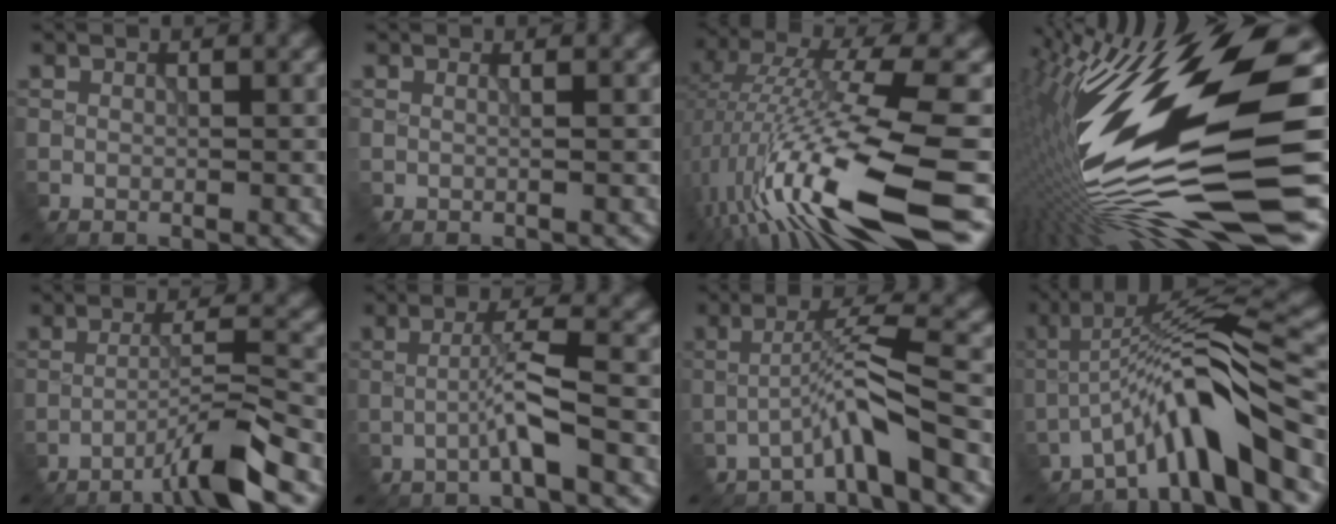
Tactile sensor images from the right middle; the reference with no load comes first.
{"total": 1.0, "force": [0.3, 0.5, 0.8], "torque": [-0.007, -0.001, -0.006]}
{"total": 15.9, "force": [-5.7, 2.7, 14.6], "torque": [-0.277, 0.000, -0.087]}
{"total": 19.1, "force": [-0.9, 3.7, 18.7], "torque": [-0.322, -0.020, -0.021]}
{"total": 5.0, "force": [-3.3, -0.1, 3.7], "torque": [-0.059, 0.015, -0.073]}
{"total": 3.3, "force": [-1.2, 0.0, 3.1], "torque": [-0.060, 0.011, -0.031]}
{"total": 4.1, "force": [-2.5, -0.2, 3.3], "torque": [-0.061, 0.022, -0.057]}
{"total": 7.9, "force": [-4.9, 0.9, 6.2], "torque": [-0.107, 0.021, -0.091]}